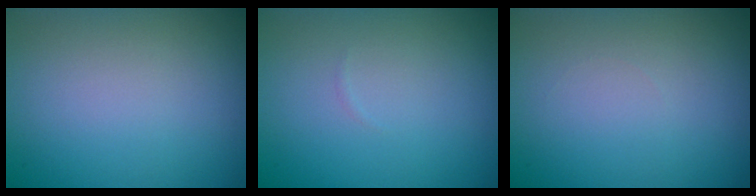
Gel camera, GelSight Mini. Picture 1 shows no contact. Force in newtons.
{"total": 0.0}
{"total": 0.0}